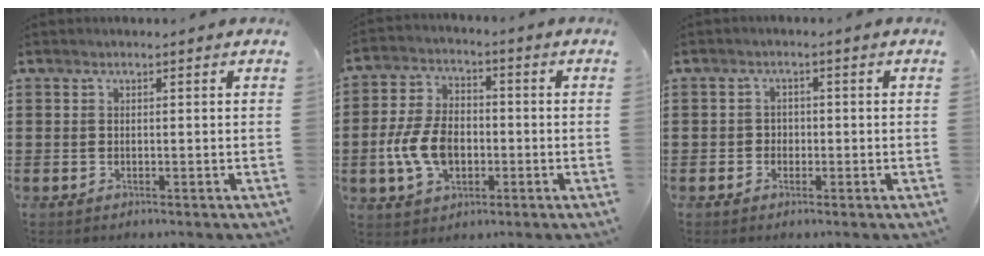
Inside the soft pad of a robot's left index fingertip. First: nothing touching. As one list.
[{"total": 9.0, "force": [-2.0, 5.8, 6.5], "torque": [-0.156, 0.005, -0.043]}, {"total": 1.7, "force": [-0.7, 1.5, 0.4], "torque": [-0.013, 0.003, -0.018]}]